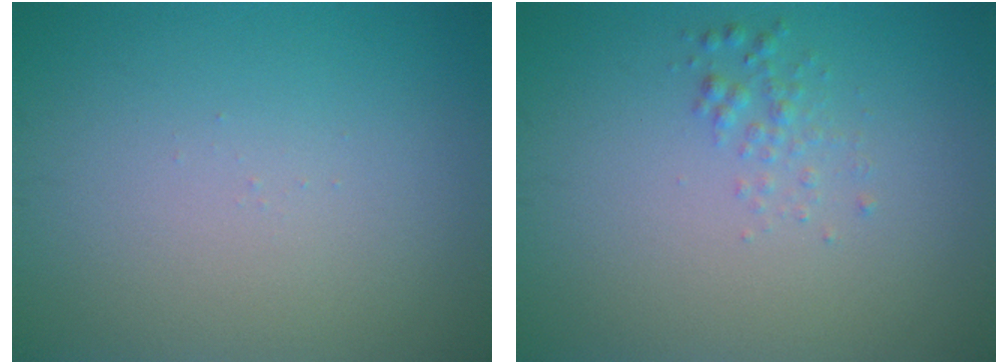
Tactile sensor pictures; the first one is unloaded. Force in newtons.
{"total": 1.2, "press": 1.2, "slide": 0.0}